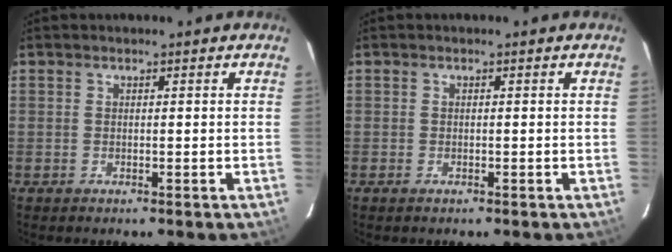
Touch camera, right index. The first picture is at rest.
{"total": 0.7, "force": [-0.5, 0.3, 0.3], "torque": [-0.007, -0.002, -0.009]}